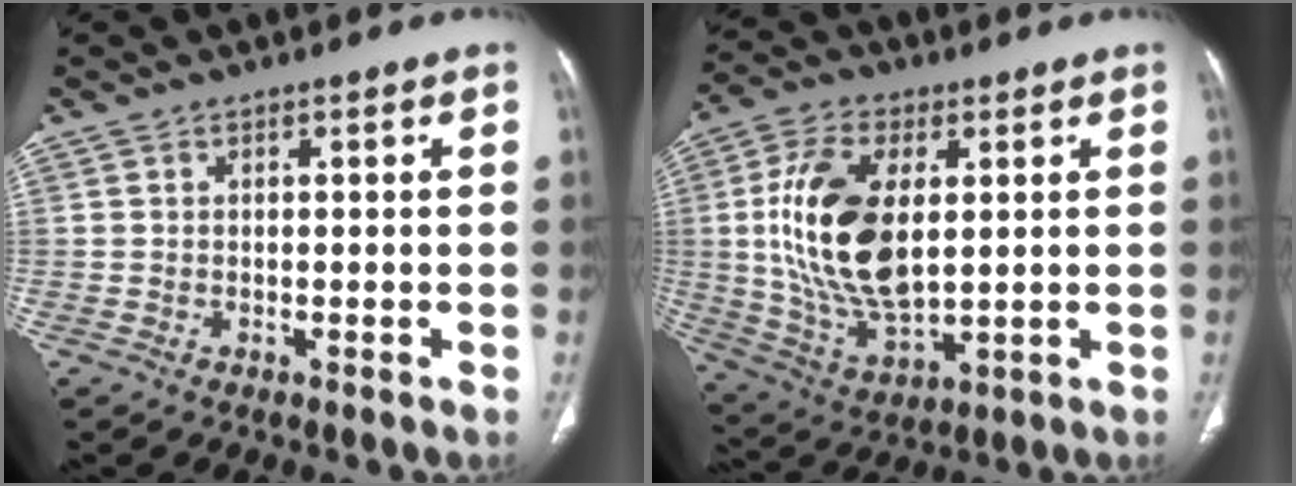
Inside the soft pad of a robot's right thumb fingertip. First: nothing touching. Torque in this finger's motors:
{"motor_torque": [2.19, 2.15, 1.60, -0.91, 0.52]}